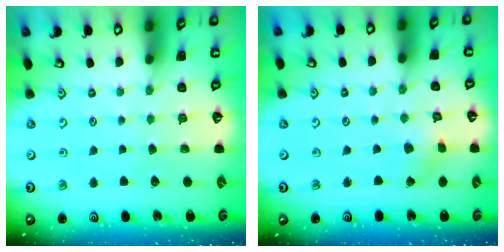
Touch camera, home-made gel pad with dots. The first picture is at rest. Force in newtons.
{"total": 1.5, "press": 1.5, "slide": 0.0}